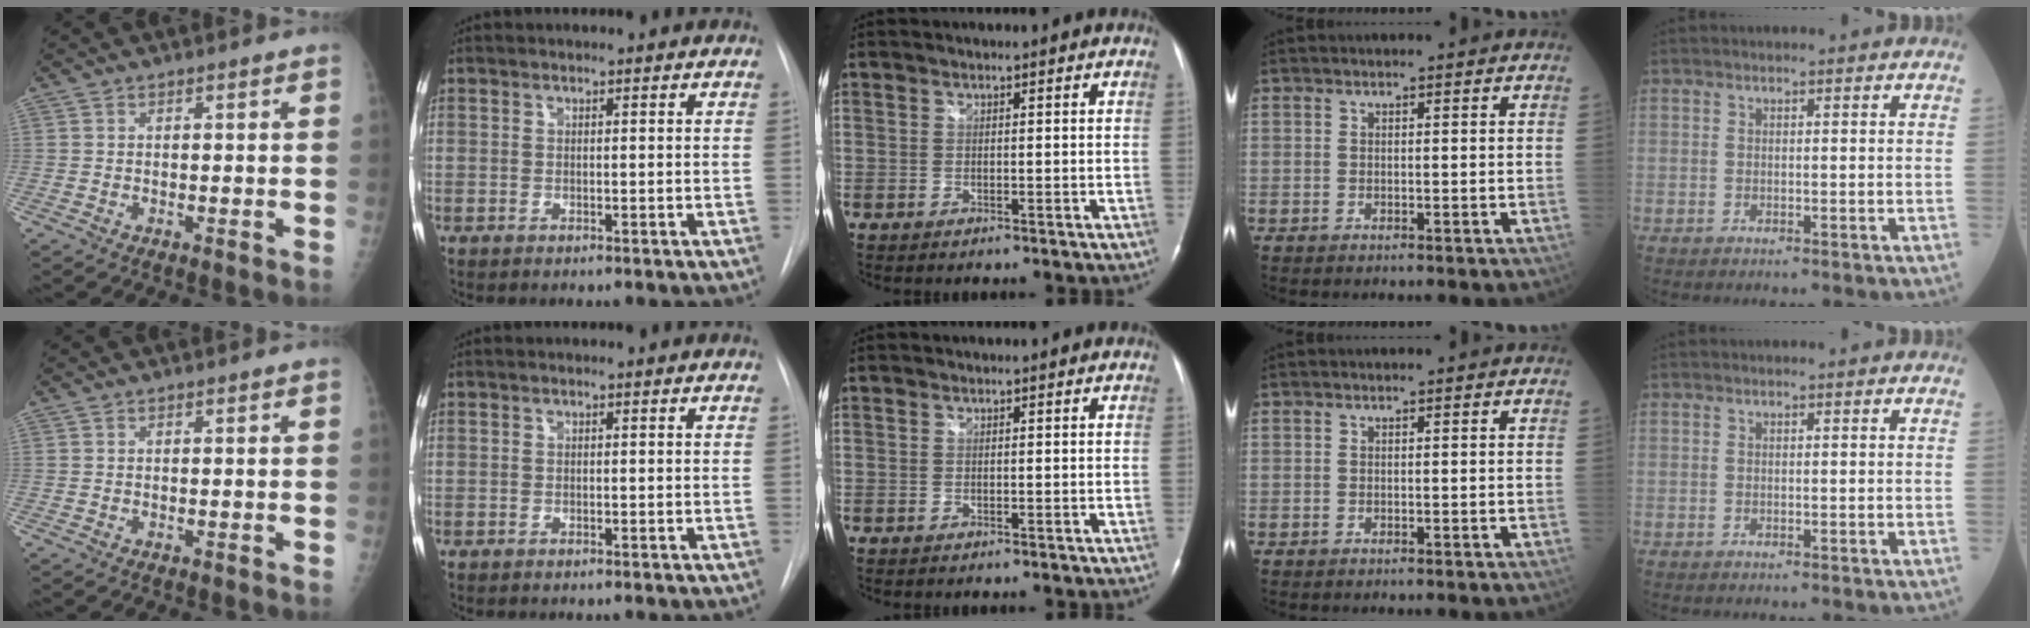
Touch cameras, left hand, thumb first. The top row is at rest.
{}